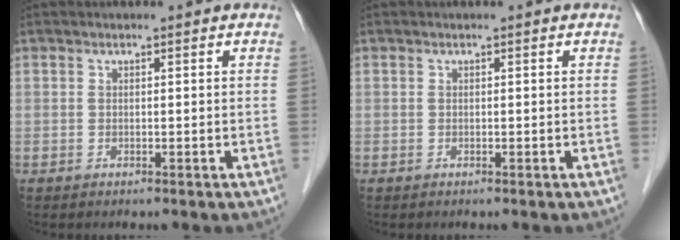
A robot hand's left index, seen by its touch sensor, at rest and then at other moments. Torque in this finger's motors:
{"motor_torque": [0.00, 0.00, 0.00, 0.00]}